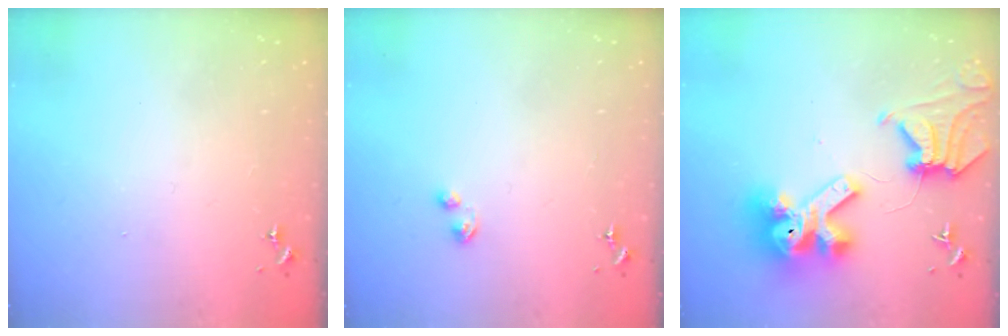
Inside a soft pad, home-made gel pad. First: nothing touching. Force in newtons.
{"total": 2.9, "press": 2.9, "slide": 0.5}
{"total": 19.4, "press": 19.2, "slide": 2.6}